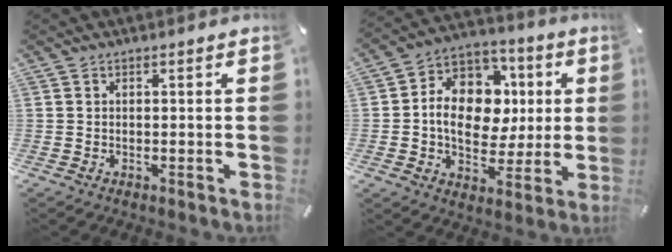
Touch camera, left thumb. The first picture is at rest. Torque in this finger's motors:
{"motor_torque": [1.42, 2.13, 0.44, -0.07, 0.19]}